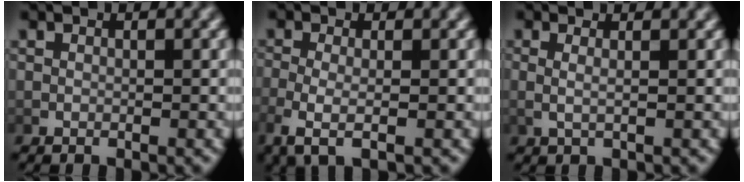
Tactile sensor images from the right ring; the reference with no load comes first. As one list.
[{"total": 3.3, "force": [-0.9, 1.1, 3.0], "torque": [-0.076, -0.015, -0.007]}, {"total": 1.7, "force": [0.6, 0.4, 1.6], "torque": [-0.038, -0.005, 0.014]}]